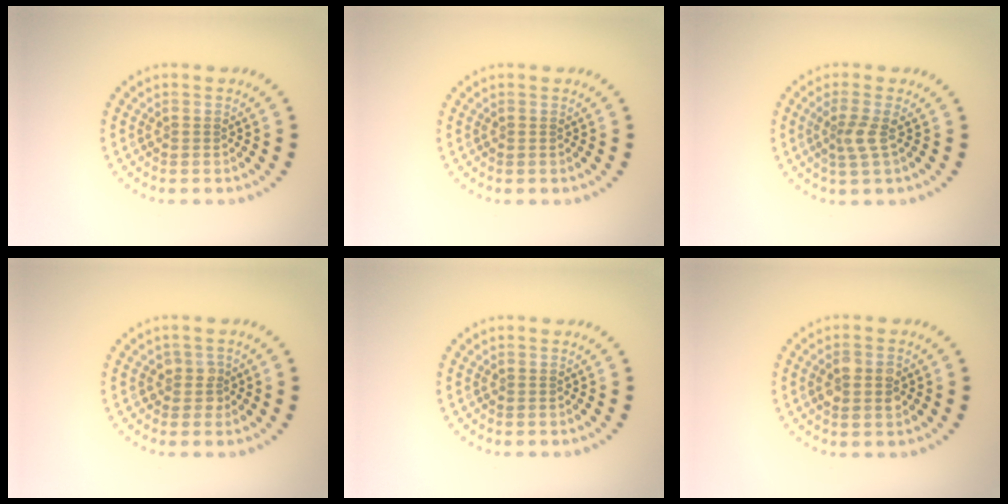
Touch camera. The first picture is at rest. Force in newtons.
{"total": 0.0}
{"total": 2.0, "press": 1.5, "slide": 1.3}
{"total": 1.6, "press": 1.4, "slide": 0.7}
{"total": 0.0}
{"total": 2.4, "press": 2.4, "slide": 0.3}